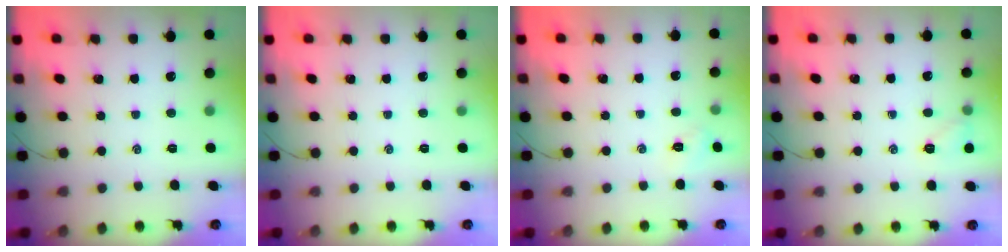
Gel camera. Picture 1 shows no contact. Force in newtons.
{"total": 0.0}
{"total": 2.8, "press": 2.7, "slide": 0.8}
{"total": 6.0, "press": 5.9, "slide": 1.2}